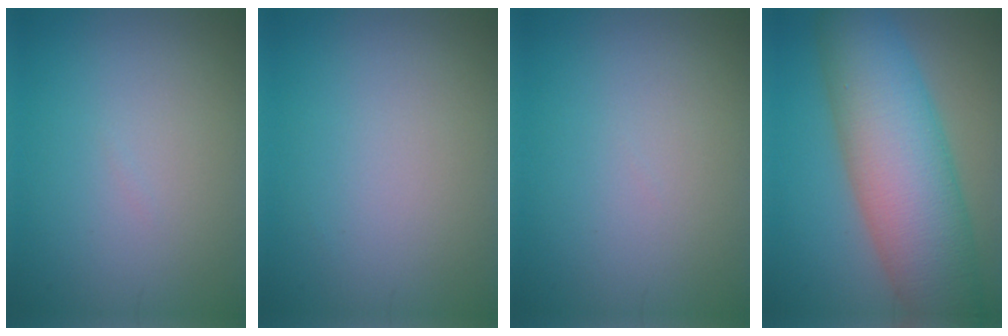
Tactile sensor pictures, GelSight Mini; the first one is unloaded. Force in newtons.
{"total": 0.0}
{"total": 0.0}
{"total": 11.5, "press": 11.5, "slide": 0.1}